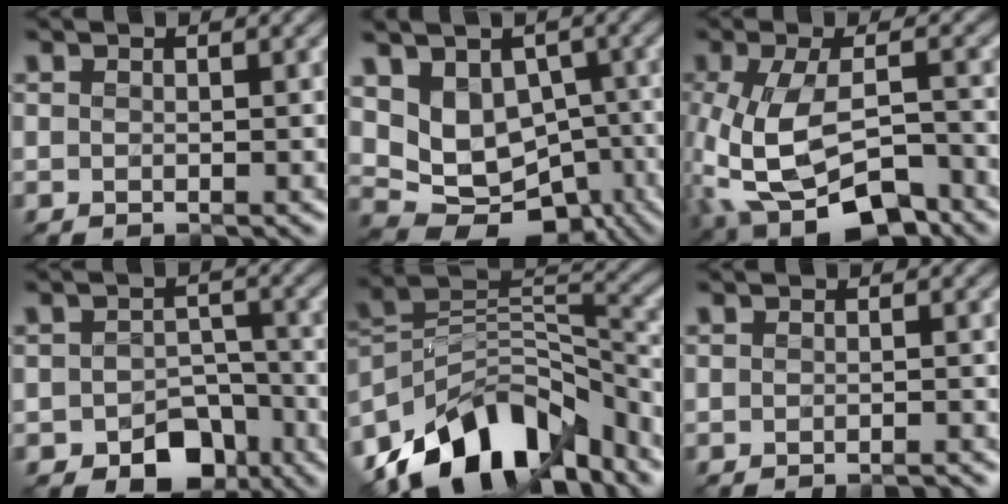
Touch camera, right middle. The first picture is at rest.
{"total": 8.6, "force": [0.3, 6.4, 5.7], "torque": [-0.096, -0.011, 0.024]}
{"total": 9.8, "force": [-4.6, 4.6, 7.3], "torque": [-0.145, -0.021, -0.075]}
{"total": 5.1, "force": [-3.1, 3.3, 2.4], "torque": [-0.027, -0.006, -0.047]}
{"total": 11.0, "force": [-8.3, 5.1, 5.1], "torque": [-0.078, 0.008, -0.153]}
{"total": 1.3, "force": [-1.3, -0.3, 0.3], "torque": [-0.001, -0.003, -0.019]}